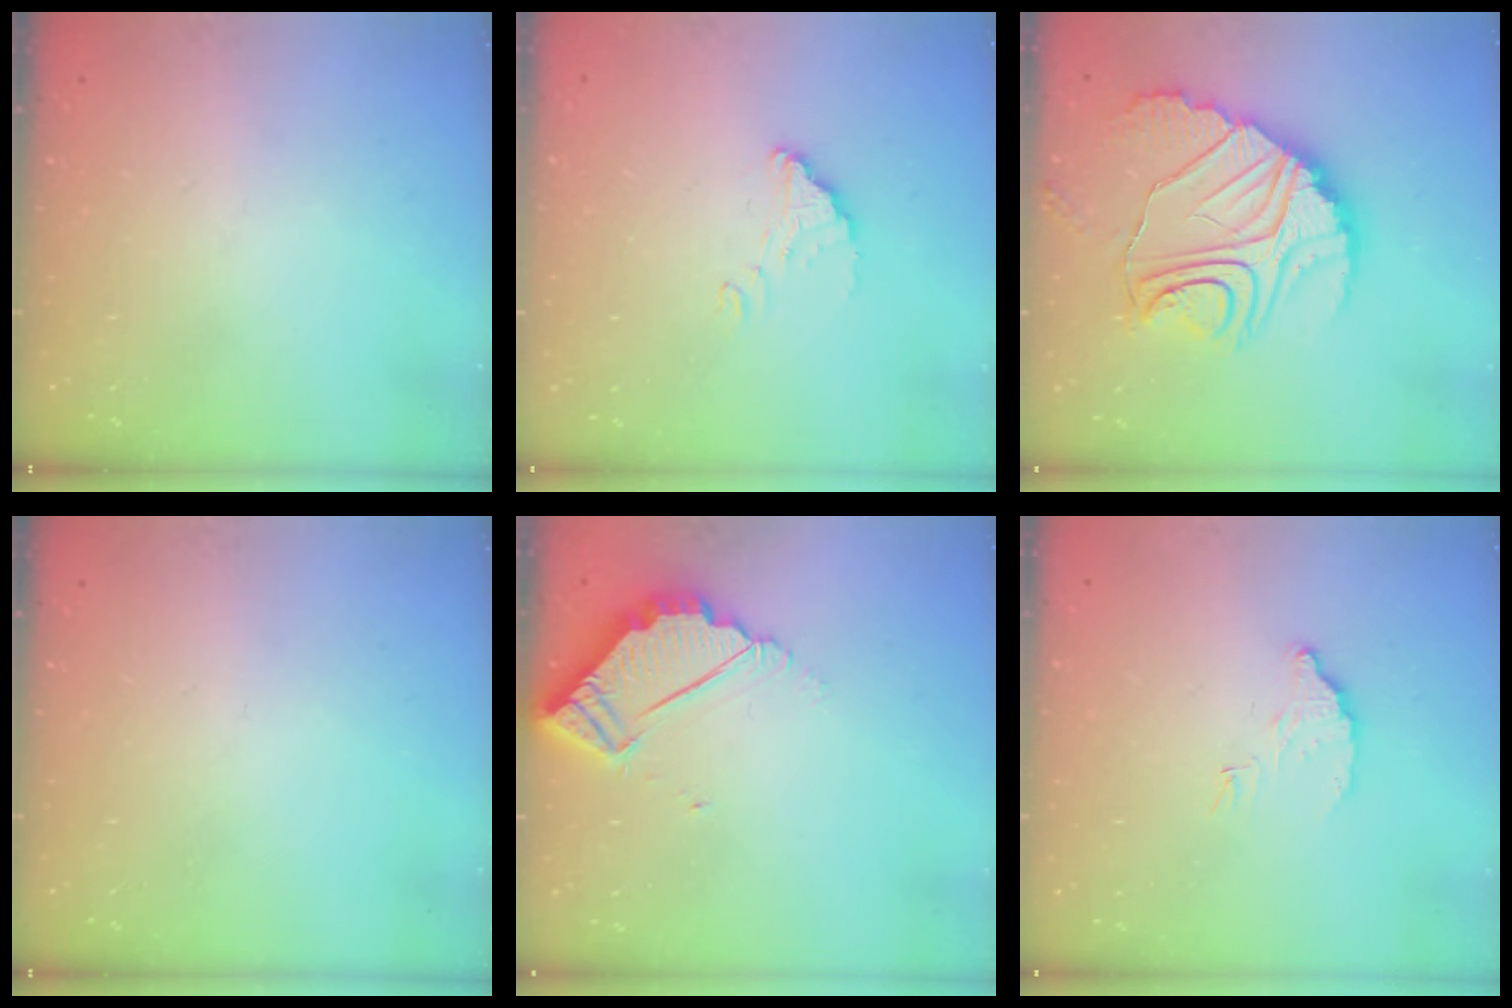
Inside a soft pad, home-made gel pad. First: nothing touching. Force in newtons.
{"total": 1.8, "press": 1.8, "slide": 0.0}
{"total": 15.6, "press": 15.6, "slide": 1.0}
{"total": 0.0}
{"total": 4.5, "press": 4.5, "slide": 0.3}
{"total": 5.3, "press": 5.3, "slide": 0.1}